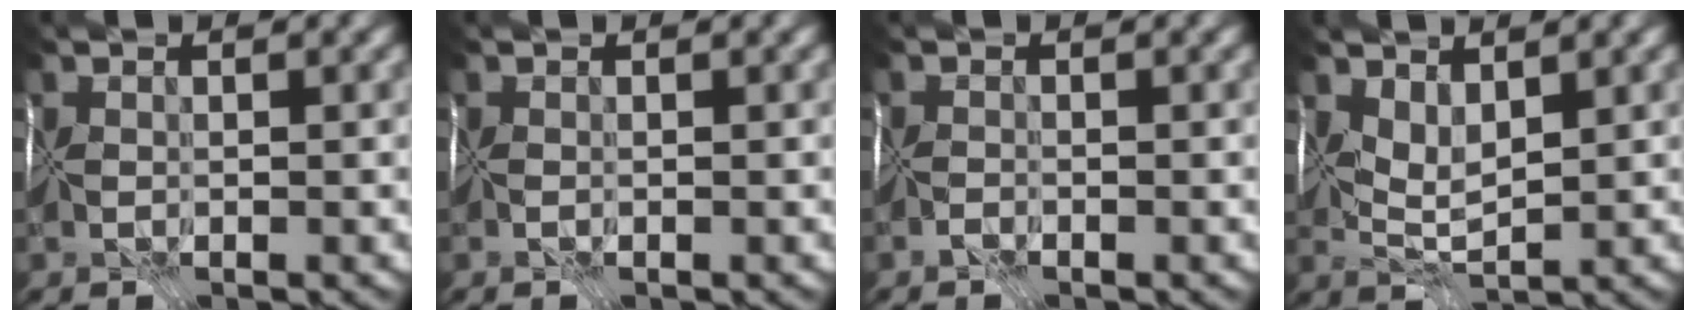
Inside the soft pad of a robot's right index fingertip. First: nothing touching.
{"total": 0.0}
{"total": 1.5, "force": [-1.3, -0.4, -0.5], "torque": [0.021, -0.006, -0.028]}
{"total": 1.7, "force": [1.5, -0.7, 0.5], "torque": [-0.004, -0.005, 0.034]}